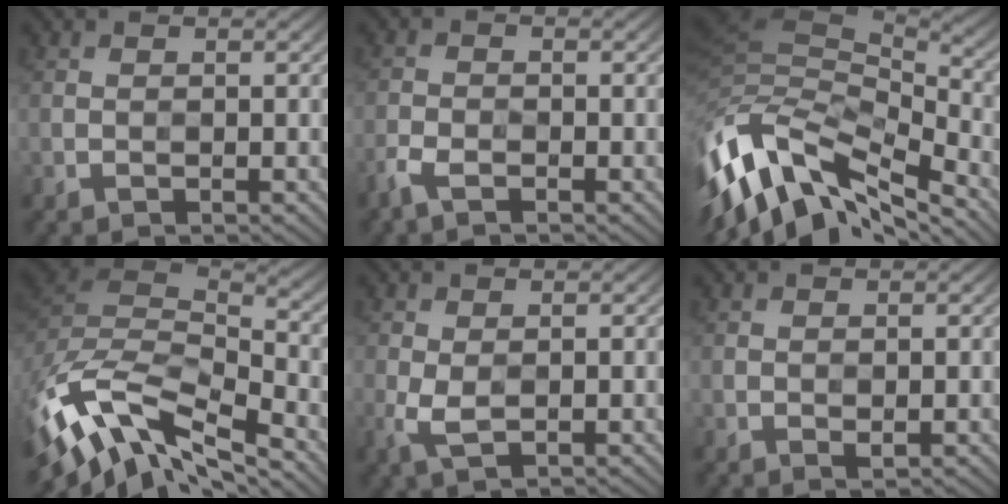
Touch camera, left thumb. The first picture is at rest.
{"total": 2.8, "force": [-2.1, 1.0, 1.6], "torque": [-0.044, -0.008, -0.050]}
{"total": 15.3, "force": [-9.3, 7.1, 9.9], "torque": [-0.244, -0.027, -0.156]}
{"total": 12.8, "force": [-7.3, 5.7, 8.8], "torque": [-0.214, -0.013, -0.124]}
{"total": 2.9, "force": [-0.5, 1.6, 2.4], "torque": [-0.072, -0.008, -0.012]}
{"total": 0.6, "force": [0.1, 0.3, 0.5], "torque": [-0.010, -0.004, 0.002]}